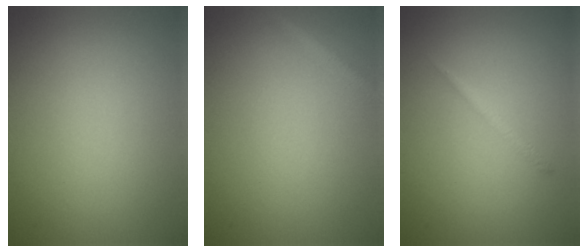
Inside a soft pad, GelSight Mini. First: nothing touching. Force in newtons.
{"total": 1.9, "press": 1.9, "slide": 0.0}
{"total": 0.9, "press": 0.9, "slide": 0.0}